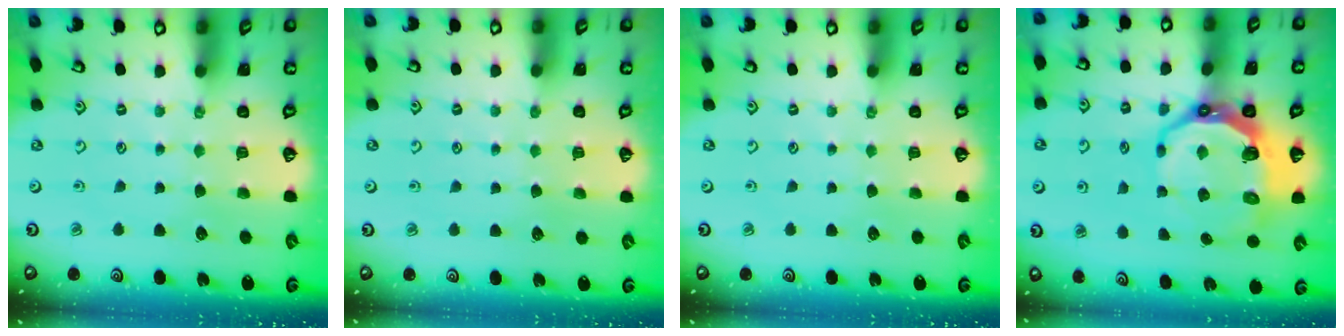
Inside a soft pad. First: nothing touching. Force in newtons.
{"total": 0.8, "press": 0.8, "slide": 0.1}
{"total": 0.0}
{"total": 12.7, "press": 11.7, "slide": 5.0}